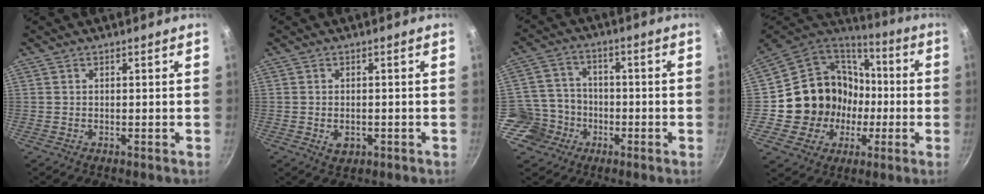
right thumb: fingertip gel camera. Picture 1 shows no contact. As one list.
[{"total": 3.0, "force": [-0.8, 2.1, 1.9], "torque": [-0.027, 0.002, -0.008]}, {"total": 8.7, "force": [-3.2, 7.8, 1.9], "torque": [-0.008, 0.035, -0.068]}, {"total": 20.0, "force": [-1.9, 18.6, 7.2], "torque": [-0.098, 0.042, -0.015]}]